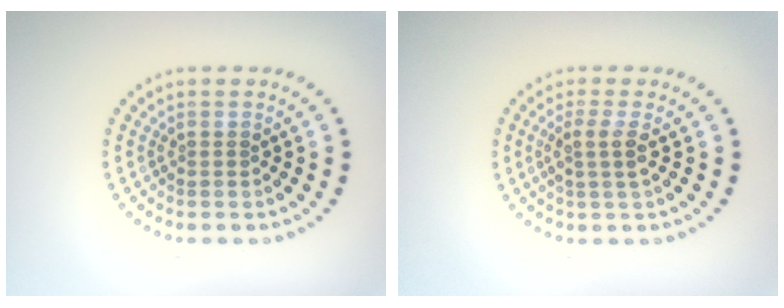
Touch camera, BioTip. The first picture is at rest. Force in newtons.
{"total": 2.0, "press": 1.7, "slide": 1.0}